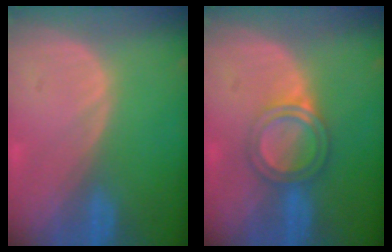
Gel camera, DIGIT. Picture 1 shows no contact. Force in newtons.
{"total": 5.1, "press": 4.7, "slide": 2.1}